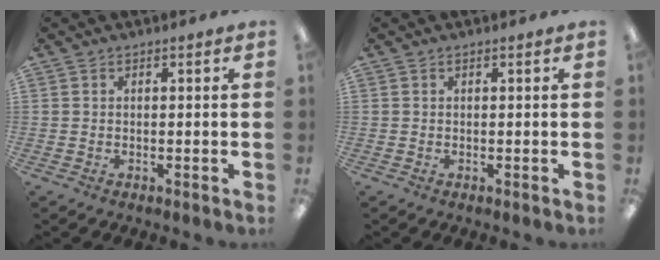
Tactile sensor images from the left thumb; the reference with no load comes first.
{"total": 0.0}